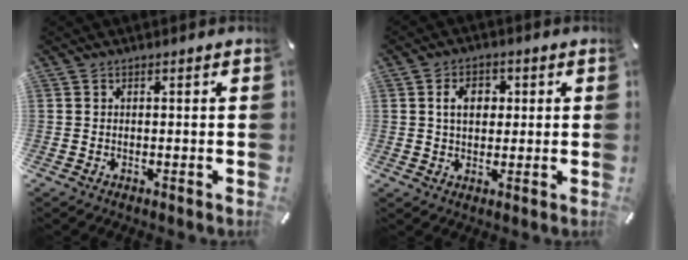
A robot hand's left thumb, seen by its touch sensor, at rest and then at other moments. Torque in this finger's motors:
{"motor_torque": [0.12, 0.39, 0.93, -0.37, 0.28]}